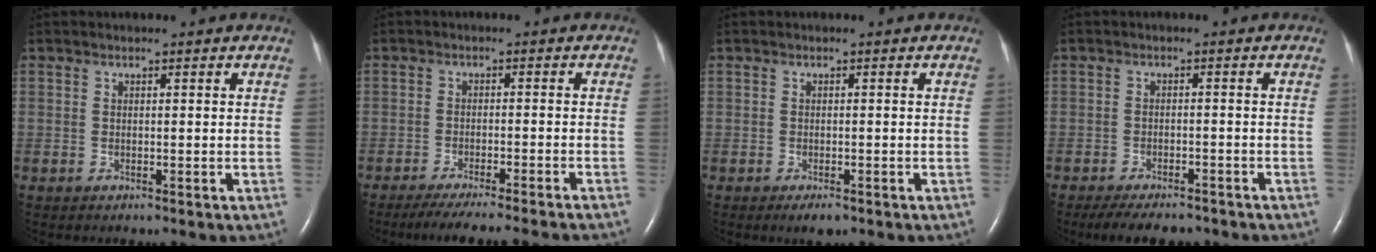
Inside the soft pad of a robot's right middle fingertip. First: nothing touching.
{"total": 12.5, "force": [-11.1, -0.5, 5.6], "torque": [-0.061, -0.028, -0.153]}
{"total": 1.9, "force": [-1.2, 0.6, 1.3], "torque": [-0.022, -0.003, -0.014]}
{"total": 8.2, "force": [-7.1, 2.6, 3.4], "torque": [-0.049, -0.009, -0.099]}